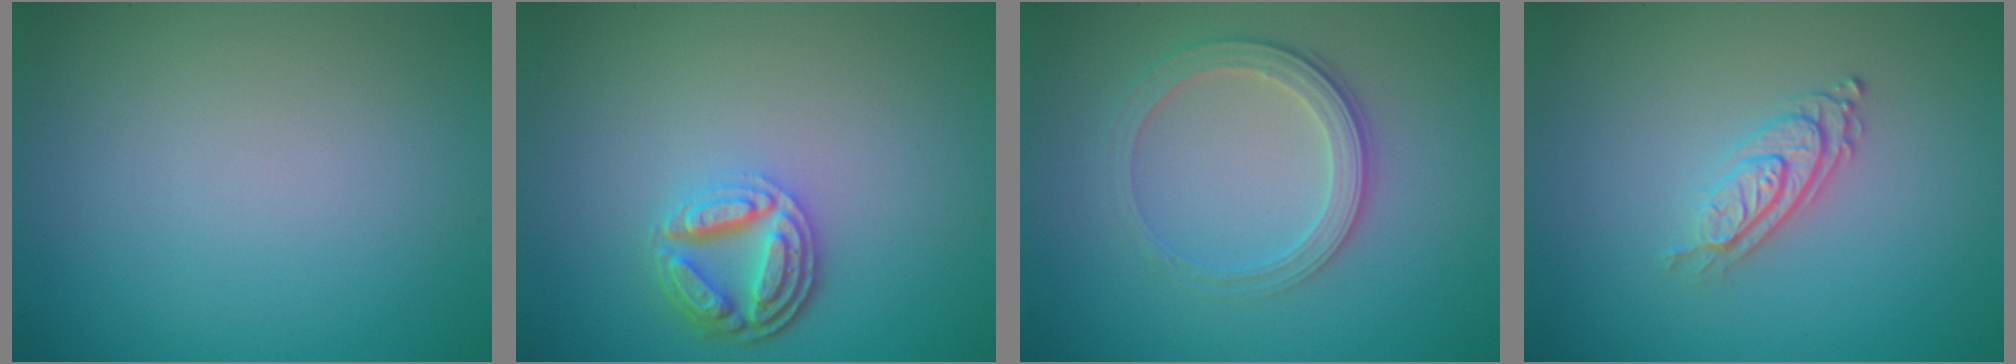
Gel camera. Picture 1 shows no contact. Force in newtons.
{"total": 4.1, "press": 3.3, "slide": 2.5}
{"total": 2.8, "press": 2.6, "slide": 0.8}
{"total": 2.8, "press": 2.0, "slide": 1.9}